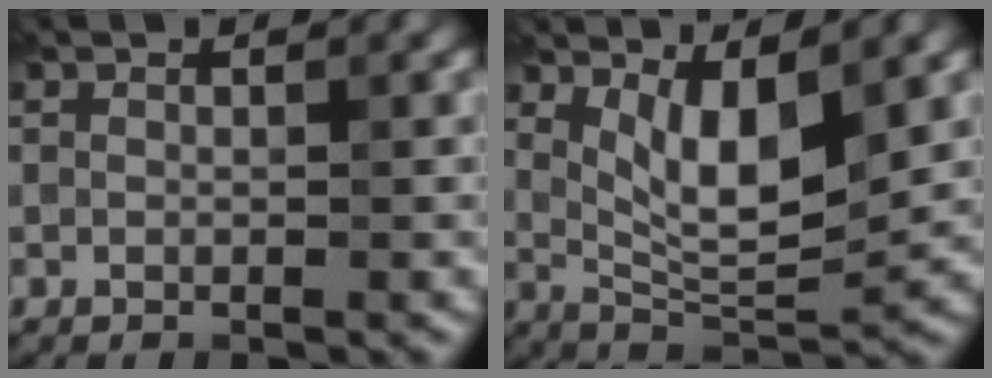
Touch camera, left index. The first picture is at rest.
{"total": 6.1, "force": [2.1, 1.9, 5.4], "torque": [-0.095, -0.014, 0.042]}